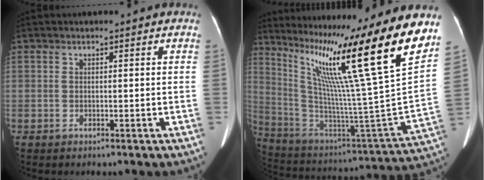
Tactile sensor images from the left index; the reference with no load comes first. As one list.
[{"total": 28.4, "force": [18.2, -3.0, 21.6], "torque": [-0.362, -0.086, 0.283]}]